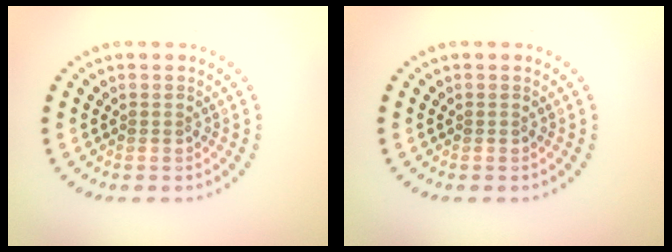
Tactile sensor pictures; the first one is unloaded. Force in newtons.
{"total": 0.0}